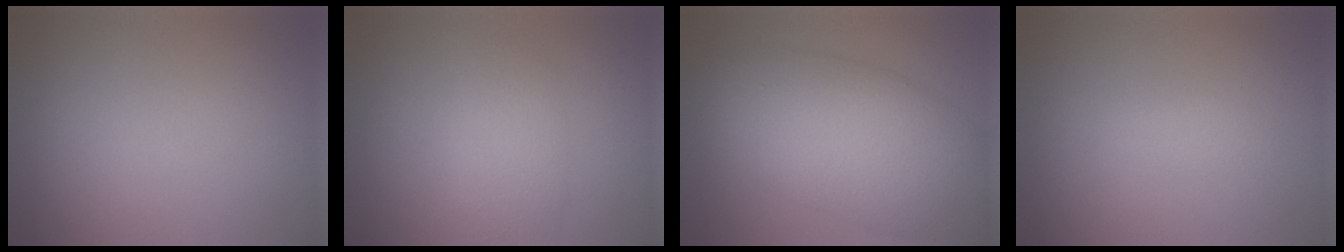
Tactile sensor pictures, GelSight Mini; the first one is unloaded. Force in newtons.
{"total": 2.9, "press": 2.9, "slide": 0.1}
{"total": 10.7, "press": 10.6, "slide": 0.6}
{"total": 1.0, "press": 1.0, "slide": 0.0}